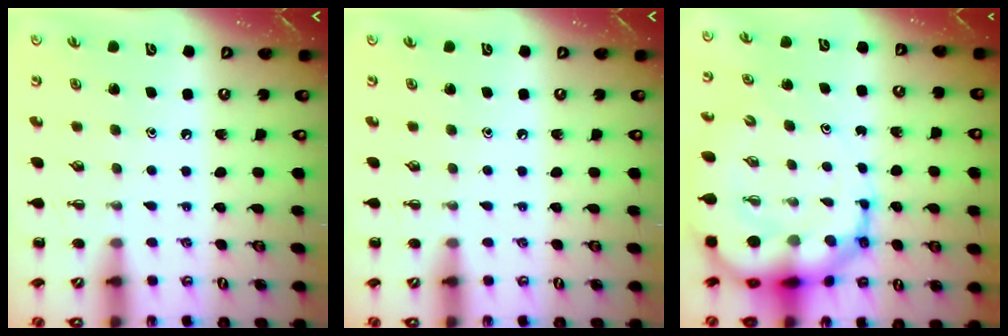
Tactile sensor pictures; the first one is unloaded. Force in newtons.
{"total": 0.0}
{"total": 14.3, "press": 13.8, "slide": 4.0}